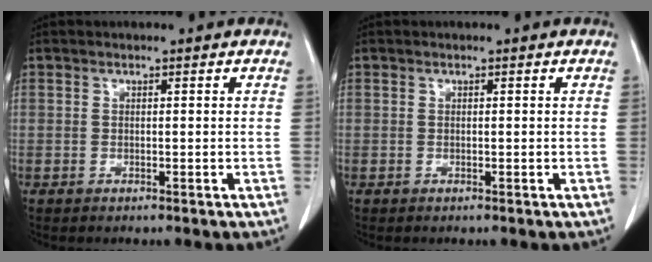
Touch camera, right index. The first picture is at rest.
{"total": 0.0}